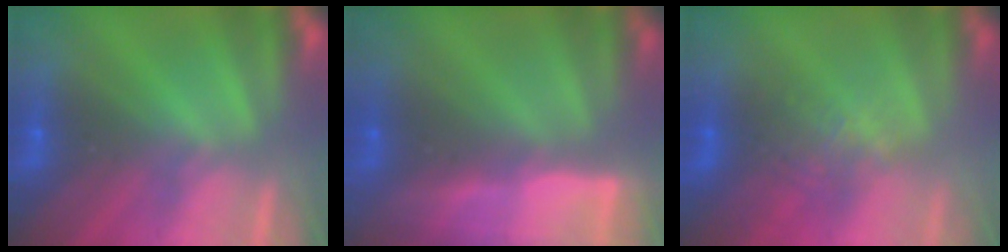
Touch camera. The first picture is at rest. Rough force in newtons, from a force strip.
{"total": 9.1}
{"total": 2.6}